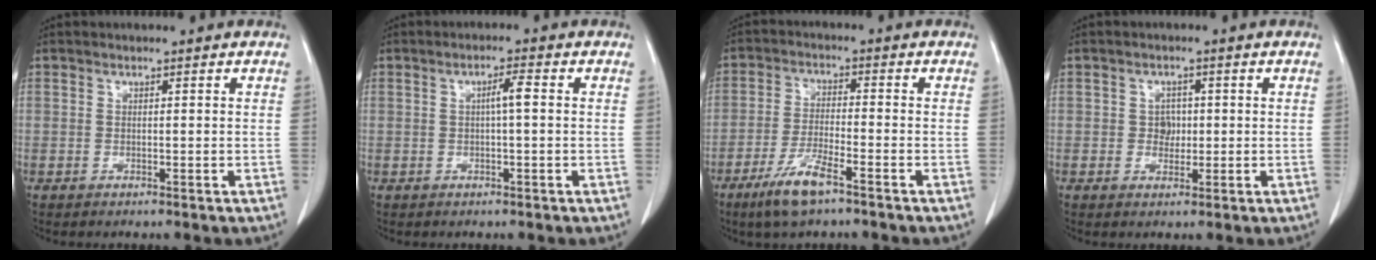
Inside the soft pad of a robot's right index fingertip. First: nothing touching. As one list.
[{"total": 2.5, "force": [0.2, 0.1, 2.5], "torque": [-0.043, 0.004, 0.003]}, {"total": 7.3, "force": [-4.8, 0.9, 5.4], "torque": [-0.114, -0.013, -0.089]}, {"total": 2.3, "force": [0.1, 1.9, 1.2], "torque": [-0.014, 0.004, 0.002]}]